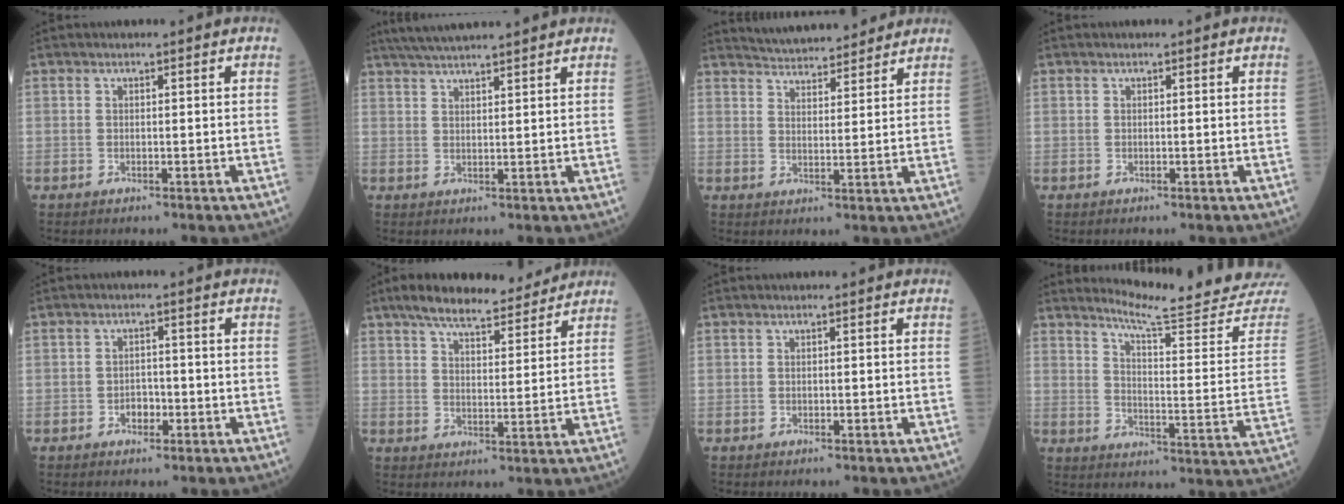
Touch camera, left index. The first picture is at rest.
{"total": 9.3, "force": [8.3, 0.3, 4.3], "torque": [-0.076, 0.036, 0.126]}
{"total": 11.1, "force": [10.6, 1.8, 2.9], "torque": [-0.048, 0.013, 0.156]}
{"total": 0.0}
{"total": 2.2, "force": [-1.2, 1.4, 1.2], "torque": [-0.016, 0.006, -0.018]}
{"total": 12.2, "force": [10.3, 2.9, 5.7], "torque": [-0.090, 0.020, 0.156]}
{"total": 0.0}
{"total": 19.6, "force": [18.9, -0.9, 5.3], "torque": [-0.082, -0.134, 0.227]}